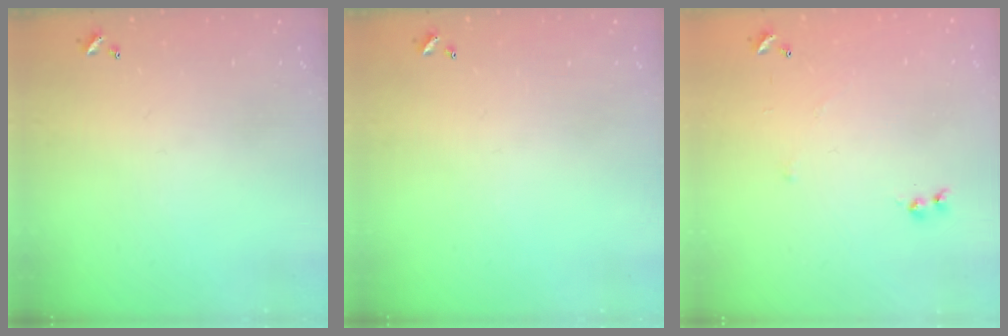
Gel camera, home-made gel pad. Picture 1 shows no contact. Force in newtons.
{"total": 0.0}
{"total": 6.1, "press": 6.1, "slide": 0.8}